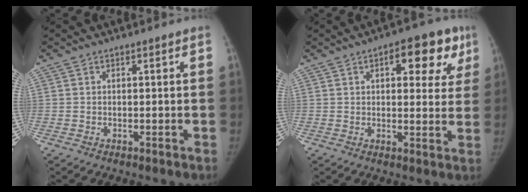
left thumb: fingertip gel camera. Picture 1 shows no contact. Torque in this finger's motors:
{"motor_torque": [0.03, 0.05, 0.17, 0.47, 0.05]}